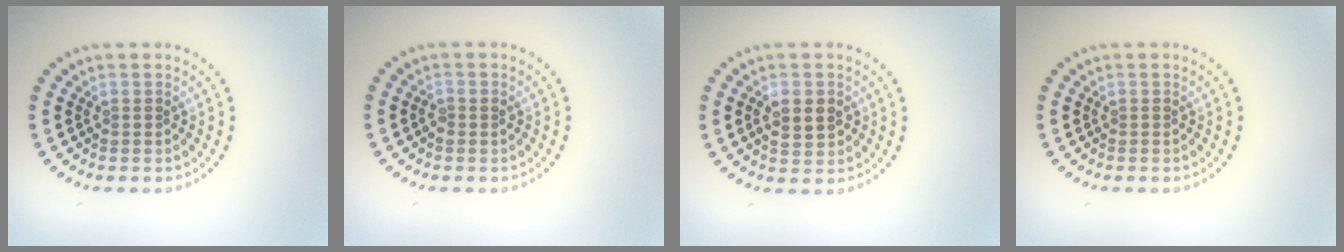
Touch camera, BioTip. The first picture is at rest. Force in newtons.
{"total": 0.8, "press": 0.8, "slide": 0.1}
{"total": 2.8, "press": 2.8, "slide": 0.2}
{"total": 0.0}